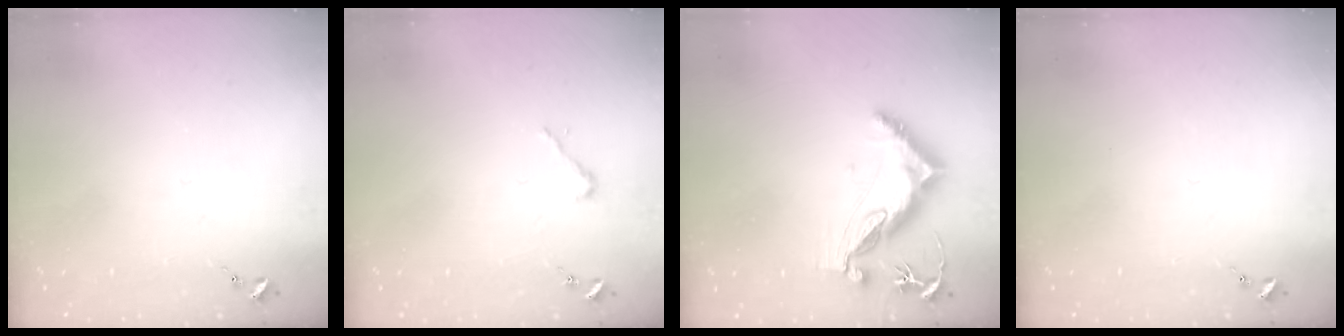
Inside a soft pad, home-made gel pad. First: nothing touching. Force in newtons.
{"total": 2.5, "press": 2.5, "slide": 0.2}
{"total": 10.7, "press": 10.6, "slide": 1.2}
{"total": 0.0}